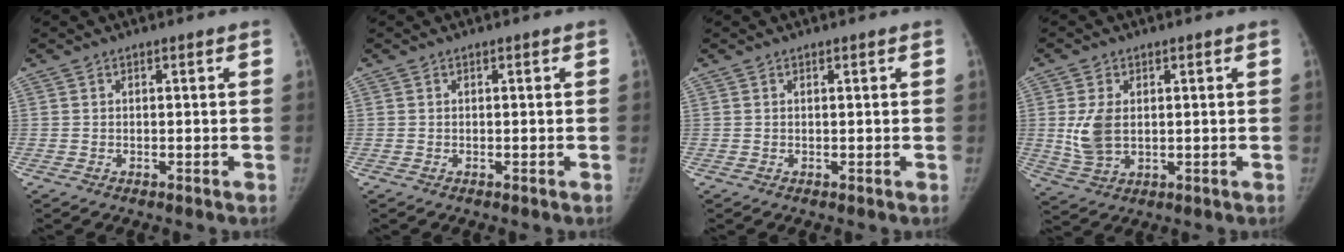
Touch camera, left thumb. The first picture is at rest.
{"total": 0.0}
{"total": 0.0}
{"total": 6.9, "force": [0.7, 4.5, 5.2], "torque": [-0.101, -0.005, 0.024]}